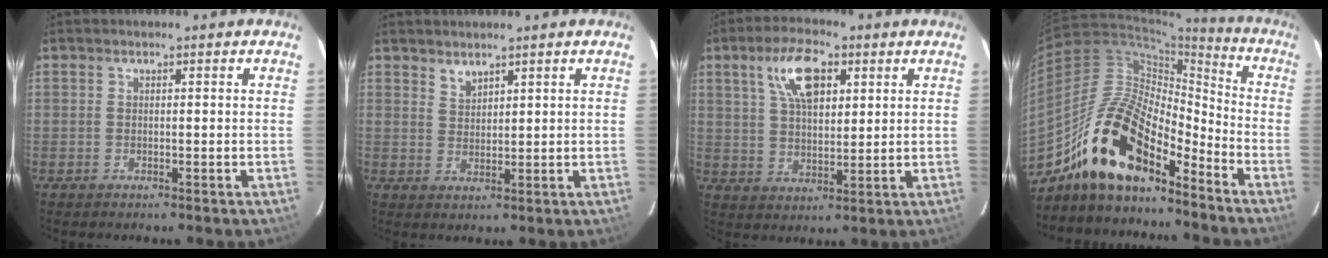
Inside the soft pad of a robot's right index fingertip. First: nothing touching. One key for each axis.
{"total": 2.4, "fx": 2.1, "fy": 0.8, "fz": 0.6, "tx": -0.006, "ty": 0.003, "tz": 0.040}
{"total": 10.1, "fx": 4.4, "fy": 4.5, "fz": 7.8, "tx": -0.145, "ty": 0.019, "tz": 0.082}
{"total": 18.6, "fx": -13.4, "fy": 6.9, "fz": 11.0, "tx": -0.208, "ty": 0.006, "tz": -0.258}